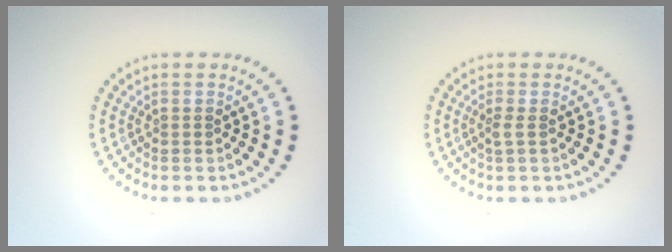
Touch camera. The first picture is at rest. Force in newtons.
{"total": 0.9, "press": 0.7, "slide": 0.6}